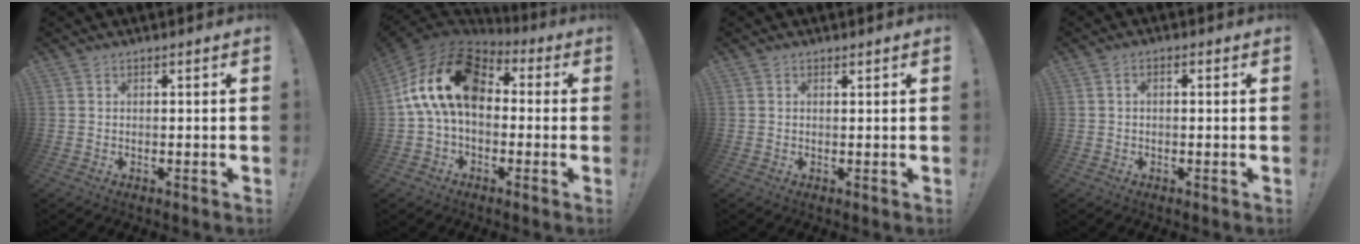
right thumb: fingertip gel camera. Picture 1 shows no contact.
{"total": 19.2, "force": [3.1, 11.7, 14.9], "torque": [-0.264, 0.013, 0.064]}
{"total": 0.5, "force": [0.5, 0.1, 0.1], "torque": [0.007, -0.004, 0.008]}
{"total": 1.5, "force": [-0.4, 0.7, 1.3], "torque": [-0.031, 0.007, -0.005]}